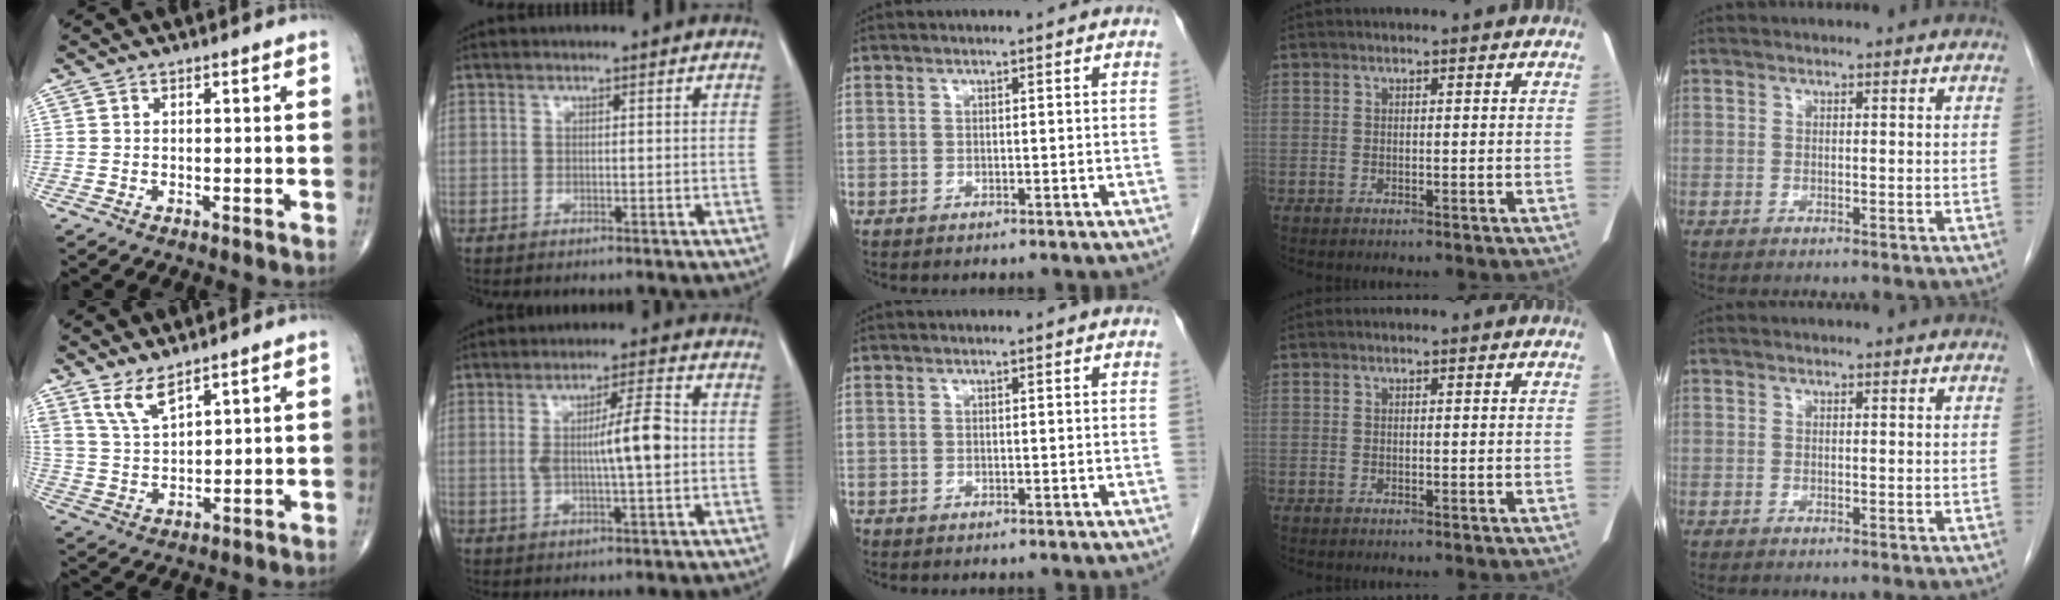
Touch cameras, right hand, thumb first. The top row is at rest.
{"thumb": {"total": 5.9, "force": [4.5, 1.6, 3.4], "torque": [-0.066, -0.030, 0.097]}, "index": {"total": 7.4, "force": [0.1, 0.8, 7.4], "torque": [-0.126, 0.006, 0.001]}}